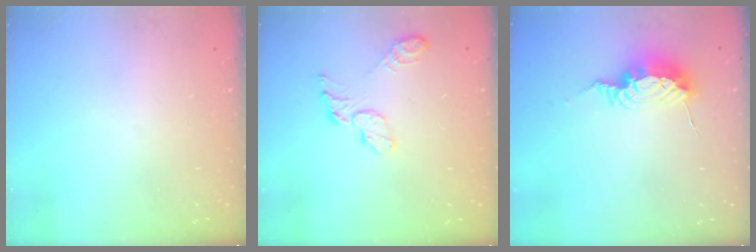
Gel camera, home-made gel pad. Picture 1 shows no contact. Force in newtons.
{"total": 7.7, "press": 7.7, "slide": 0.4}
{"total": 8.6, "press": 8.6, "slide": 0.9}